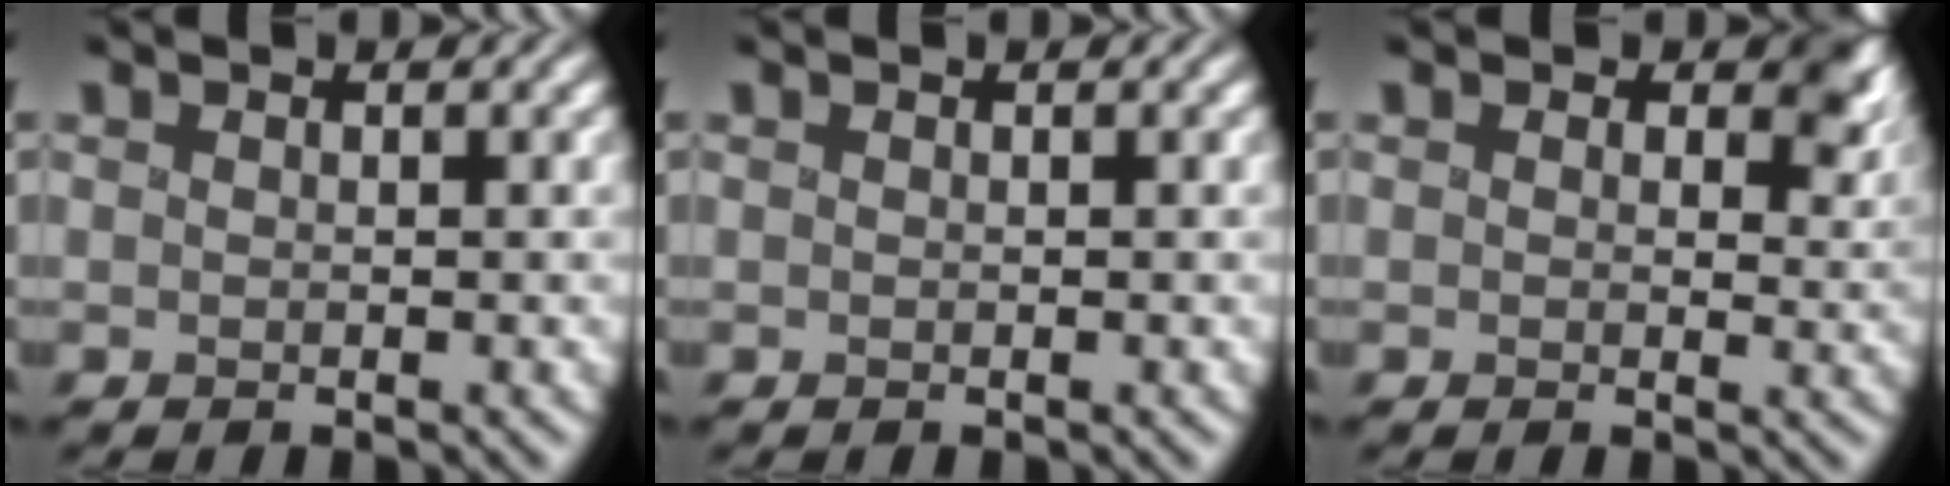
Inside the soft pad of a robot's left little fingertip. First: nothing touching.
{"total": 0.0}
{"total": 3.9, "force": [2.0, 2.6, 2.2], "torque": [-0.035, -0.007, 0.027]}